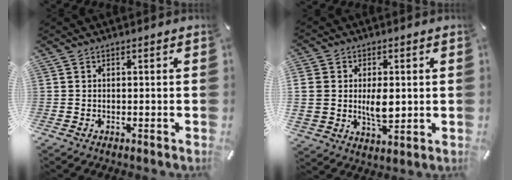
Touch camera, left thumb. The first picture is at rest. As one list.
[{"total": 9.5, "force": [0.9, 7.1, 6.2], "torque": [-0.111, -0.003, 0.015]}]